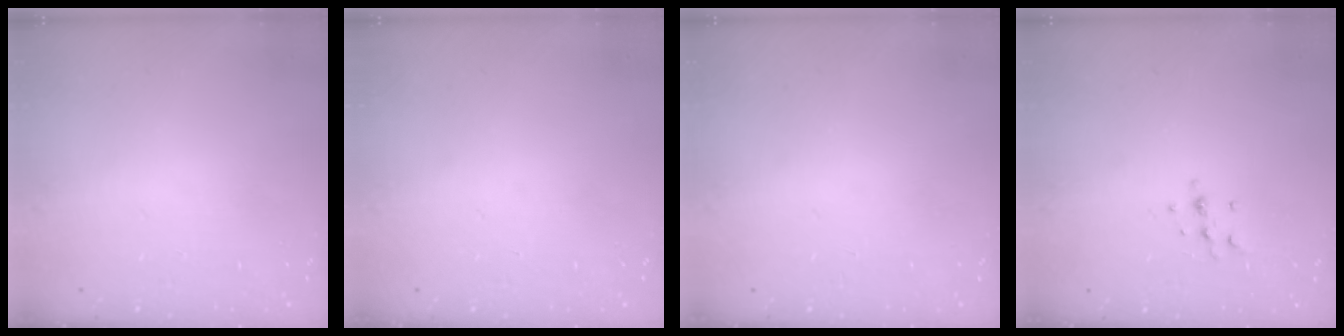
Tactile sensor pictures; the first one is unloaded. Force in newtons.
{"total": 0.0}
{"total": 0.0}
{"total": 5.3, "press": 5.1, "slide": 1.5}